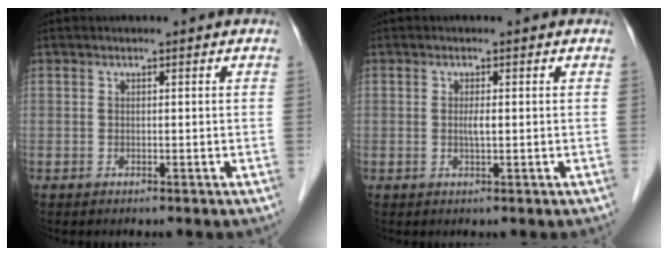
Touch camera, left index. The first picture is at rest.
{"total": 1.3, "force": [0.1, 0.1, 1.3], "torque": [-0.028, -0.001, 0.001]}